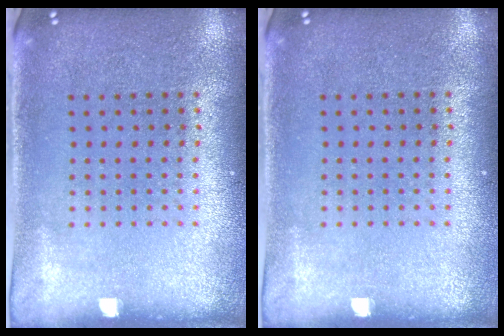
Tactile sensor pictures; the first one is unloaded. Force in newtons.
{"total": 0.0}